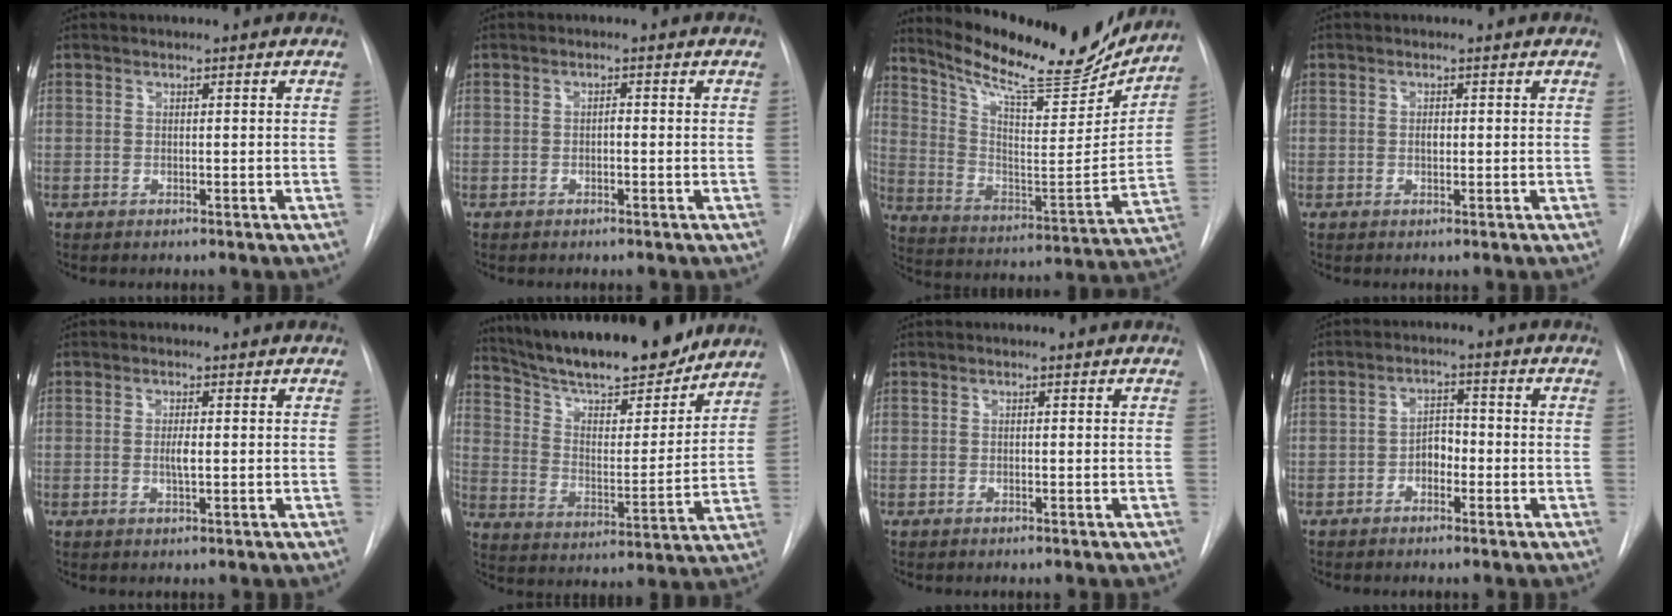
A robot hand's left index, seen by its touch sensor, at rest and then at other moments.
{"total": 1.2, "force": [-1.1, 0.3, 0.5], "torque": [-0.008, -0.003, -0.018]}
{"total": 22.8, "force": [20.0, 3.9, 10.2], "torque": [-0.172, -0.050, 0.295]}
{"total": 1.2, "force": [-0.8, 0.6, 0.7], "torque": [-0.012, -0.005, -0.012]}
{"total": 2.0, "force": [-0.9, 0.3, 1.8], "torque": [-0.036, -0.007, -0.013]}
{"total": 20.6, "force": [17.9, 3.7, 9.5], "torque": [-0.160, -0.011, 0.278]}
{"total": 0.9, "force": [-0.9, 0.0, 0.0], "torque": [0.002, -0.006, -0.012]}
{"total": 3.6, "force": [-2.1, 2.0, 2.1], "torque": [-0.031, 0.006, -0.038]}